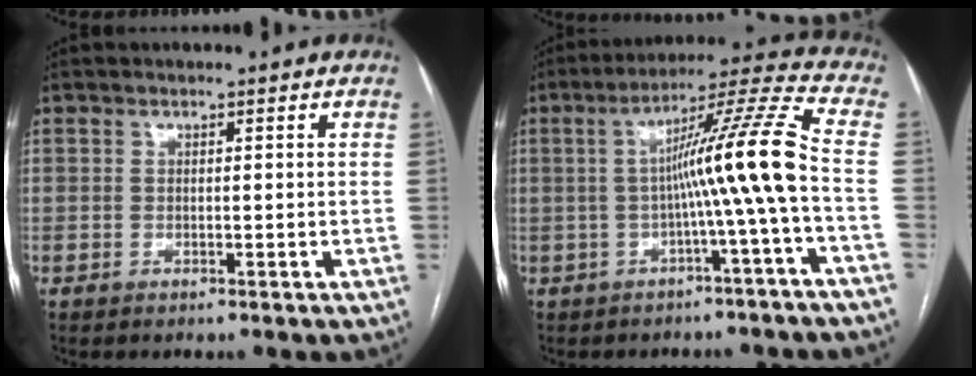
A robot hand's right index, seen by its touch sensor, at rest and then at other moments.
{"total": 11.5, "force": [-1.7, -2.4, 11.1], "torque": [-0.172, 0.020, -0.027]}